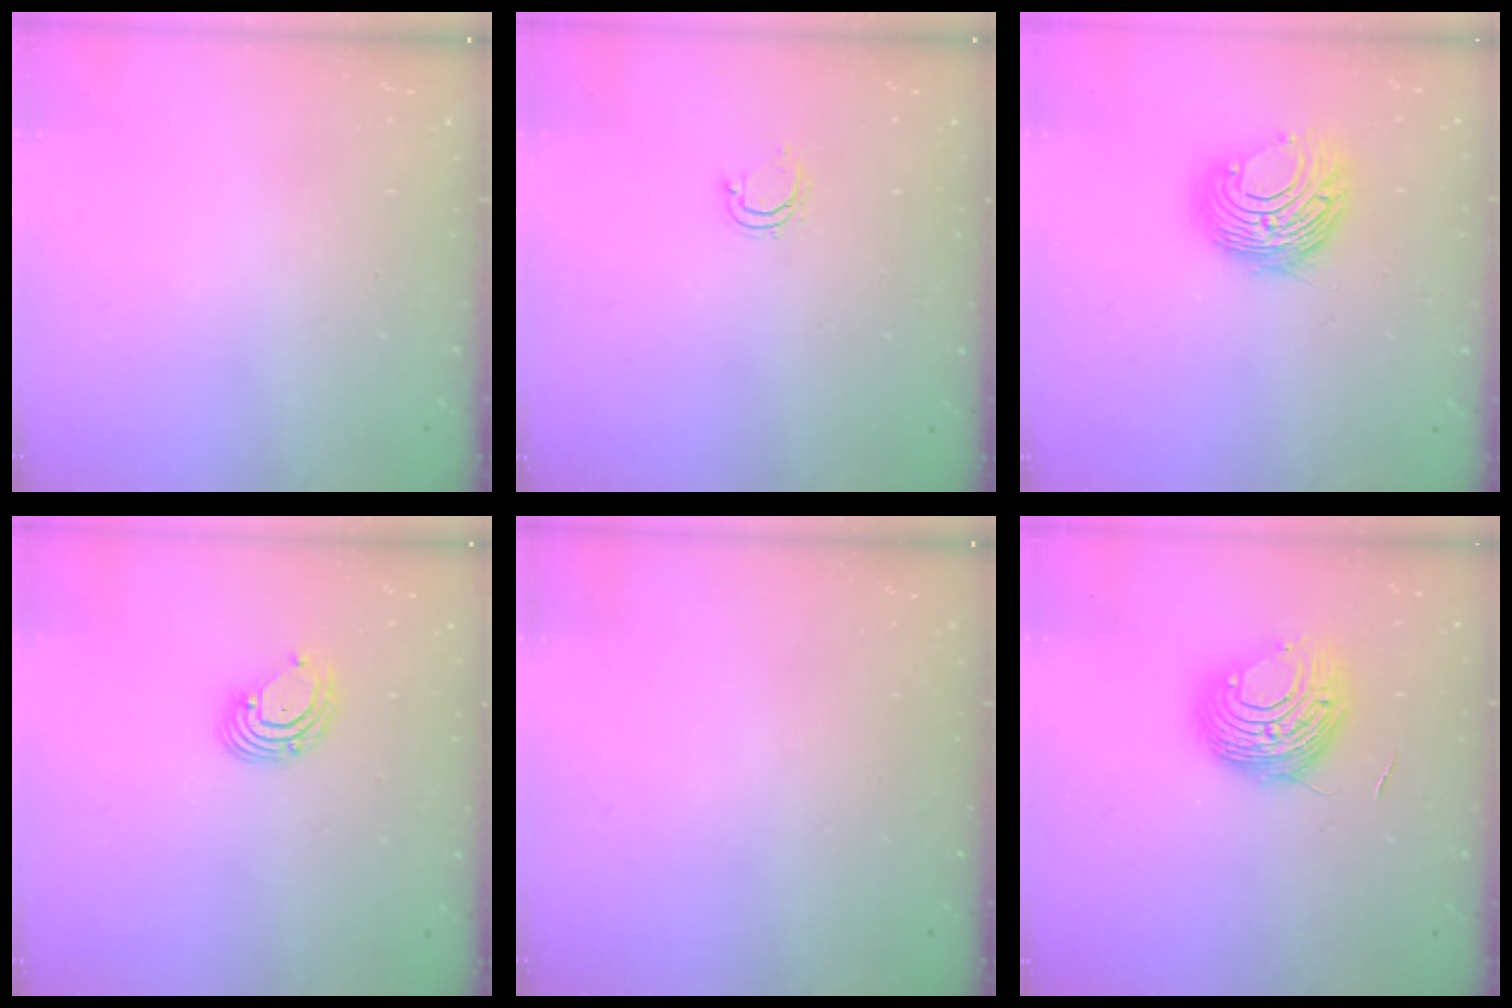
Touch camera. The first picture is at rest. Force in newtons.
{"total": 3.7, "press": 3.7, "slide": 0.3}
{"total": 10.9, "press": 10.9, "slide": 0.6}
{"total": 4.8, "press": 4.7, "slide": 0.5}
{"total": 0.0}
{"total": 10.4, "press": 10.4, "slide": 0.2}